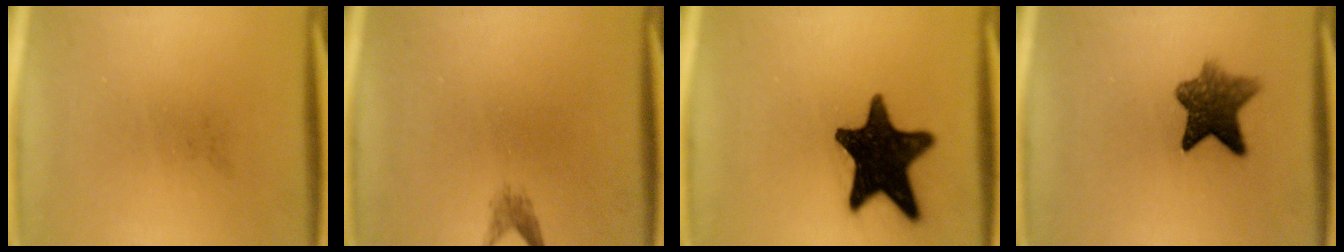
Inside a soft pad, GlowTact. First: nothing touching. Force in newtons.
{"total": 1.4}
{"total": 17.2}
{"total": 7.7}